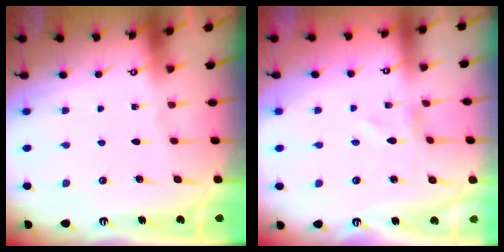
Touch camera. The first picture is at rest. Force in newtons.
{"total": 0.8, "press": 0.8, "slide": 0.1}